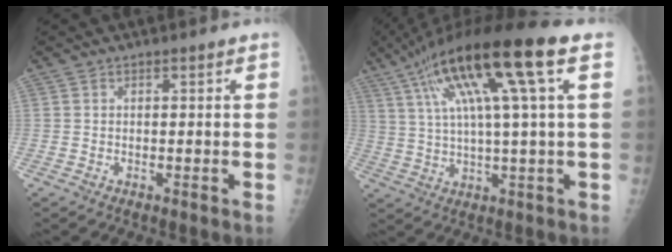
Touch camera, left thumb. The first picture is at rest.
{"total": 18.8, "force": [7.7, 1.7, 17.1], "torque": [-0.313, 0.018, 0.130]}